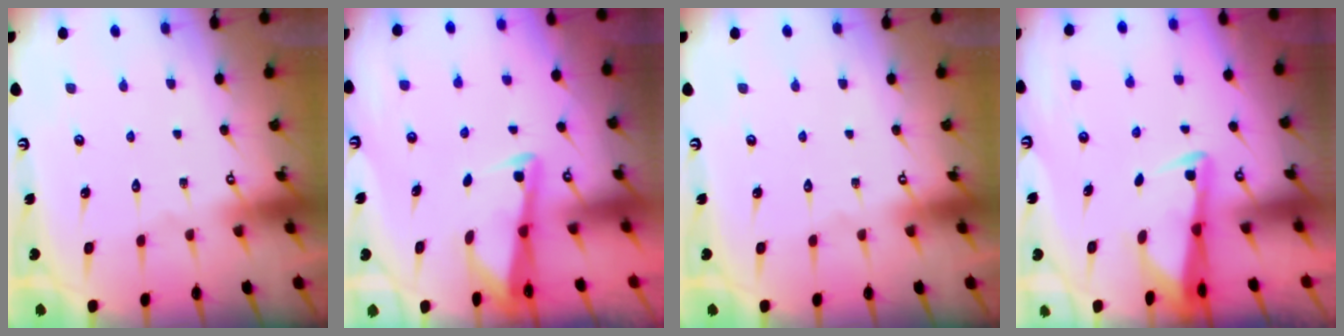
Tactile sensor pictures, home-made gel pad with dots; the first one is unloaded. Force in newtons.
{"total": 2.9, "press": 2.9, "slide": 0.3}
{"total": 0.0}
{"total": 2.7, "press": 2.7, "slide": 0.5}